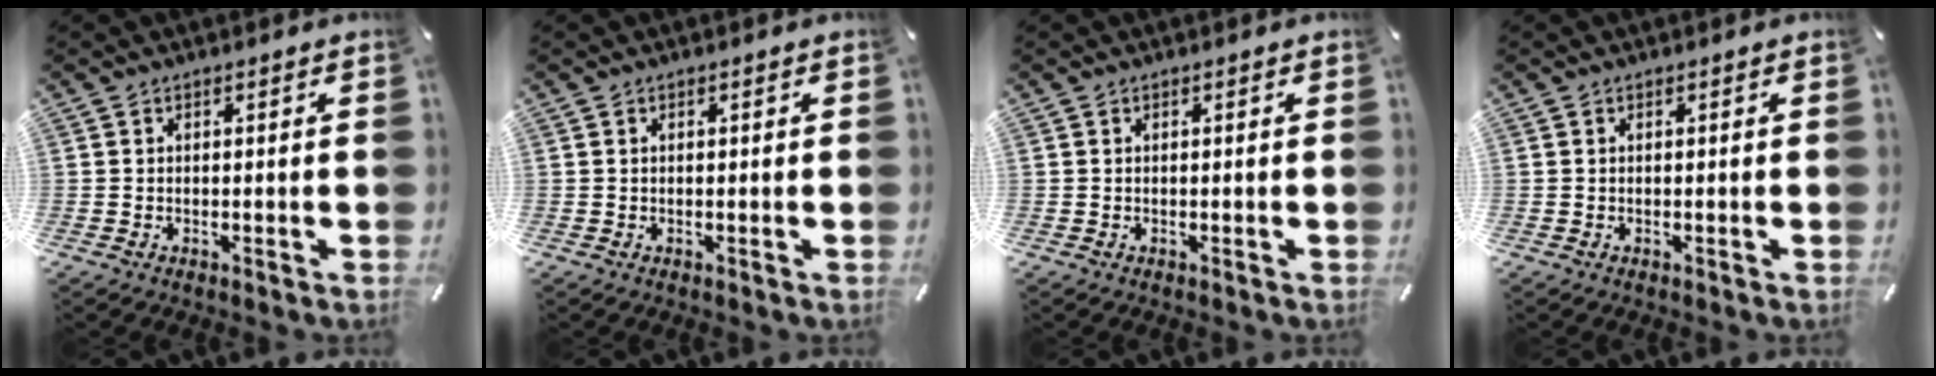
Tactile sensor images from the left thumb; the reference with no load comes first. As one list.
[{"total": 0.0}, {"total": 0.0}, {"total": 0.0}]